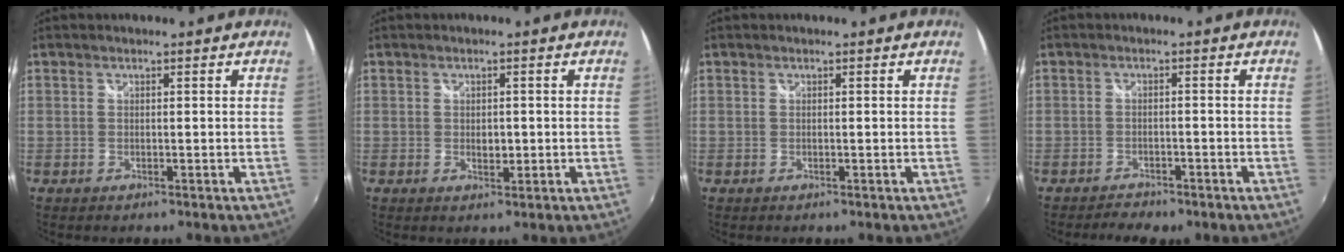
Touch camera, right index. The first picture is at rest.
{"total": 2.0, "force": [-0.2, 1.3, 1.5], "torque": [-0.023, -0.001, -0.003]}
{"total": 0.0}
{"total": 4.0, "force": [-3.4, 1.4, 1.6], "torque": [-0.044, -0.007, -0.054]}